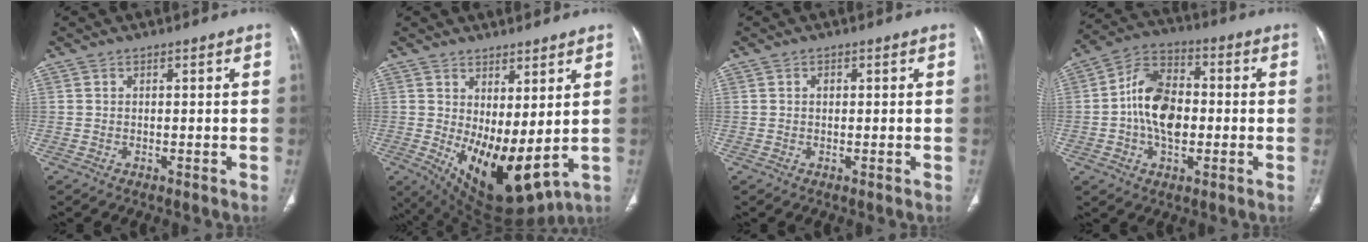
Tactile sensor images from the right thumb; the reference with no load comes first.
{"total": 13.9, "force": [0.5, 6.2, 12.4], "torque": [-0.198, -0.029, 0.034]}
{"total": 1.0, "force": [0.2, 0.7, 0.7], "torque": [-0.009, 0.002, 0.004]}
{"total": 12.9, "force": [-0.9, 8.4, 9.7], "torque": [-0.151, 0.025, -0.023]}